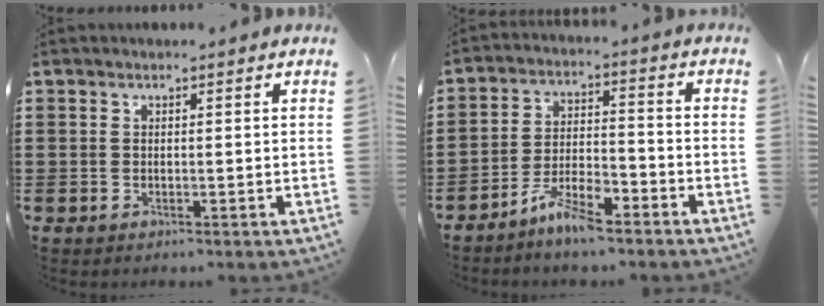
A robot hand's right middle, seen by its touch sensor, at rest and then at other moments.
{"total": 6.2, "force": [-5.2, 1.1, 3.1], "torque": [-0.072, 0.003, -0.103]}